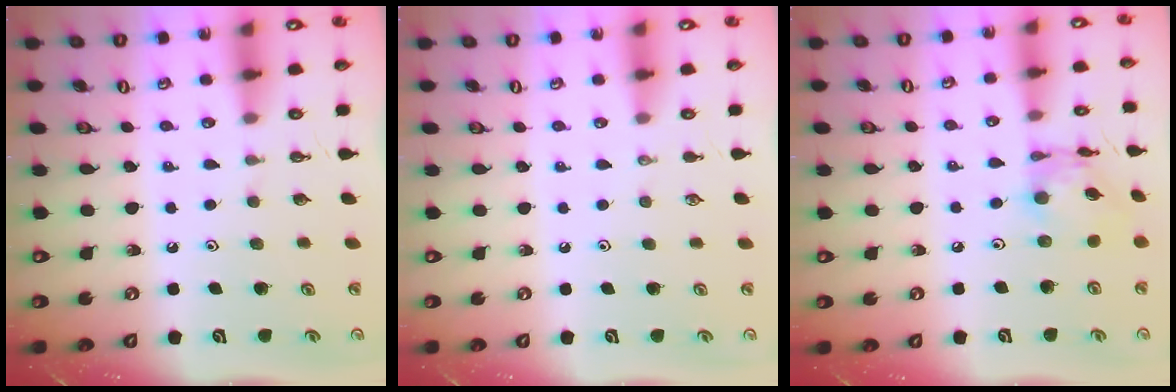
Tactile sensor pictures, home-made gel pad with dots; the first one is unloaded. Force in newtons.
{"total": 0.0}
{"total": 10.3, "press": 10.3, "slide": 0.8}